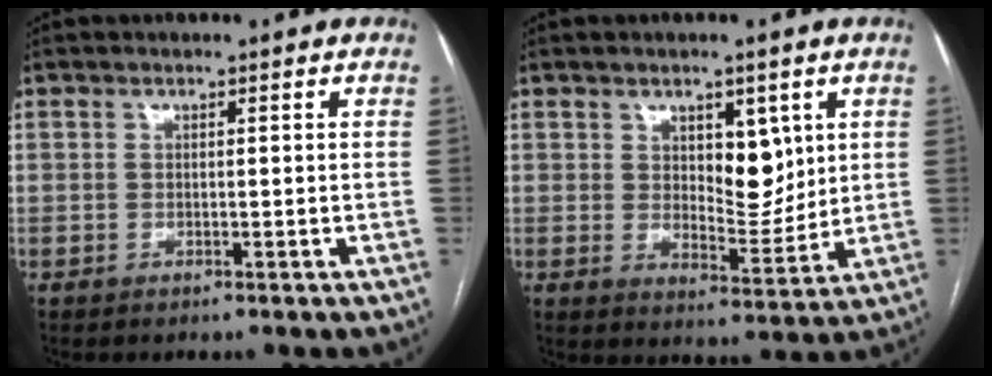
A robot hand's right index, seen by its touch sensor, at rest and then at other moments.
{"total": 7.0, "force": [2.6, 3.4, 5.5], "torque": [-0.081, -0.002, 0.047]}